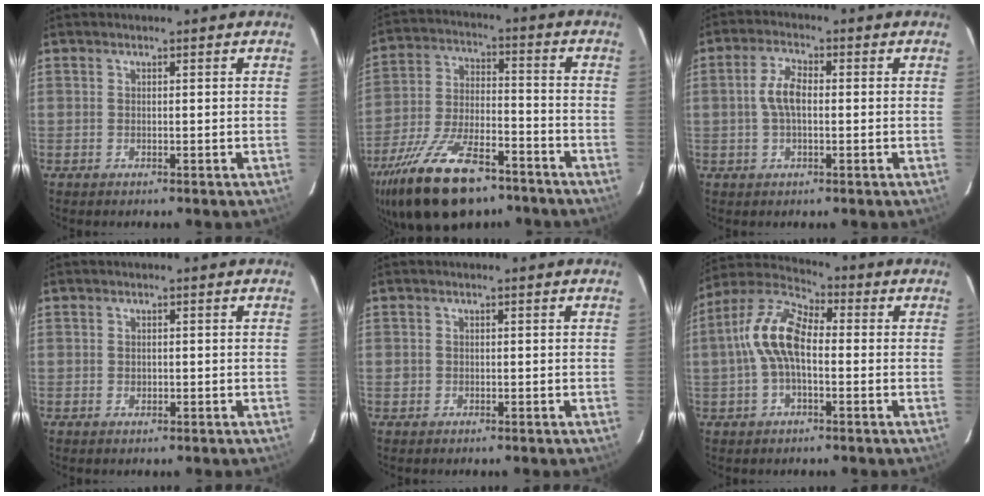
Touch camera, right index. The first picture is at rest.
{"total": 21.6, "force": [-14.9, 9.0, 12.9], "torque": [-0.263, -0.029, -0.248]}
{"total": 5.0, "force": [-0.1, 2.3, 4.4], "torque": [-0.091, 0.010, -0.002]}
{"total": 0.7, "force": [-0.1, 0.7, 0.2], "torque": [-0.001, 0.001, 0.000]}
{"total": 1.0, "force": [-0.2, 0.9, 0.2], "torque": [-0.002, 0.000, -0.003]}
{"total": 11.2, "force": [-0.7, 5.3, 9.8], "torque": [-0.207, 0.024, -0.019]}